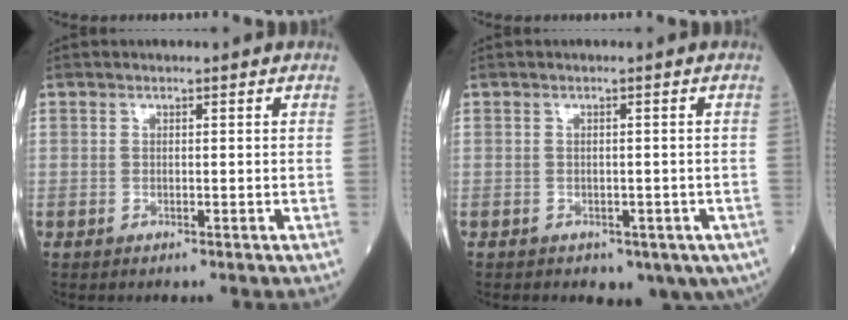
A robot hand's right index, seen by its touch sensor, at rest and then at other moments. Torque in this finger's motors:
{"motor_torque": [0.22, -1.60, 0.57, 0.05]}